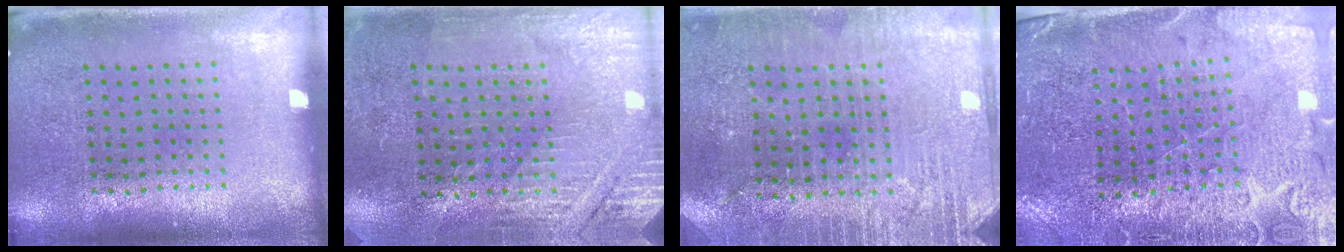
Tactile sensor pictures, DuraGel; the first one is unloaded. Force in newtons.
{"total": 2.8, "press": 2.7, "slide": 0.8}
{"total": 2.9, "press": 2.8, "slide": 0.4}
{"total": 3.3, "press": 3.1, "slide": 1.2}